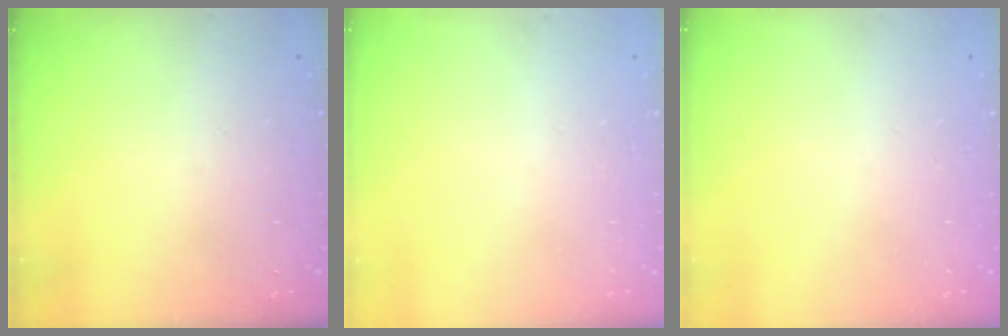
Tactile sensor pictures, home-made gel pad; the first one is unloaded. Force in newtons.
{"total": 0.0}
{"total": 0.0}